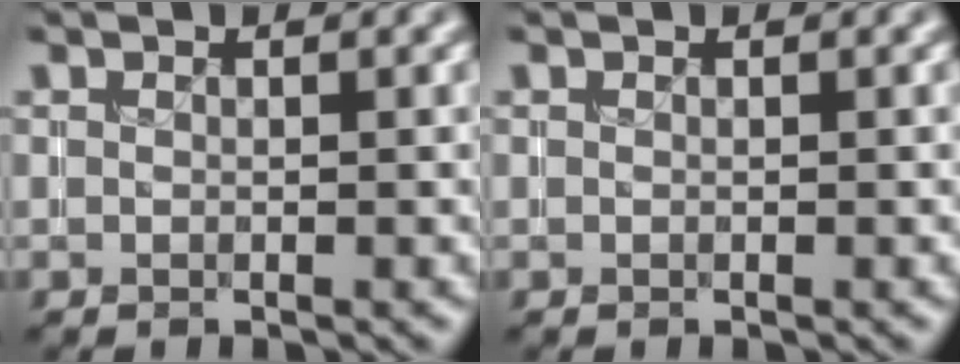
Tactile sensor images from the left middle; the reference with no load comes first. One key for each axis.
{"total": 0.0}